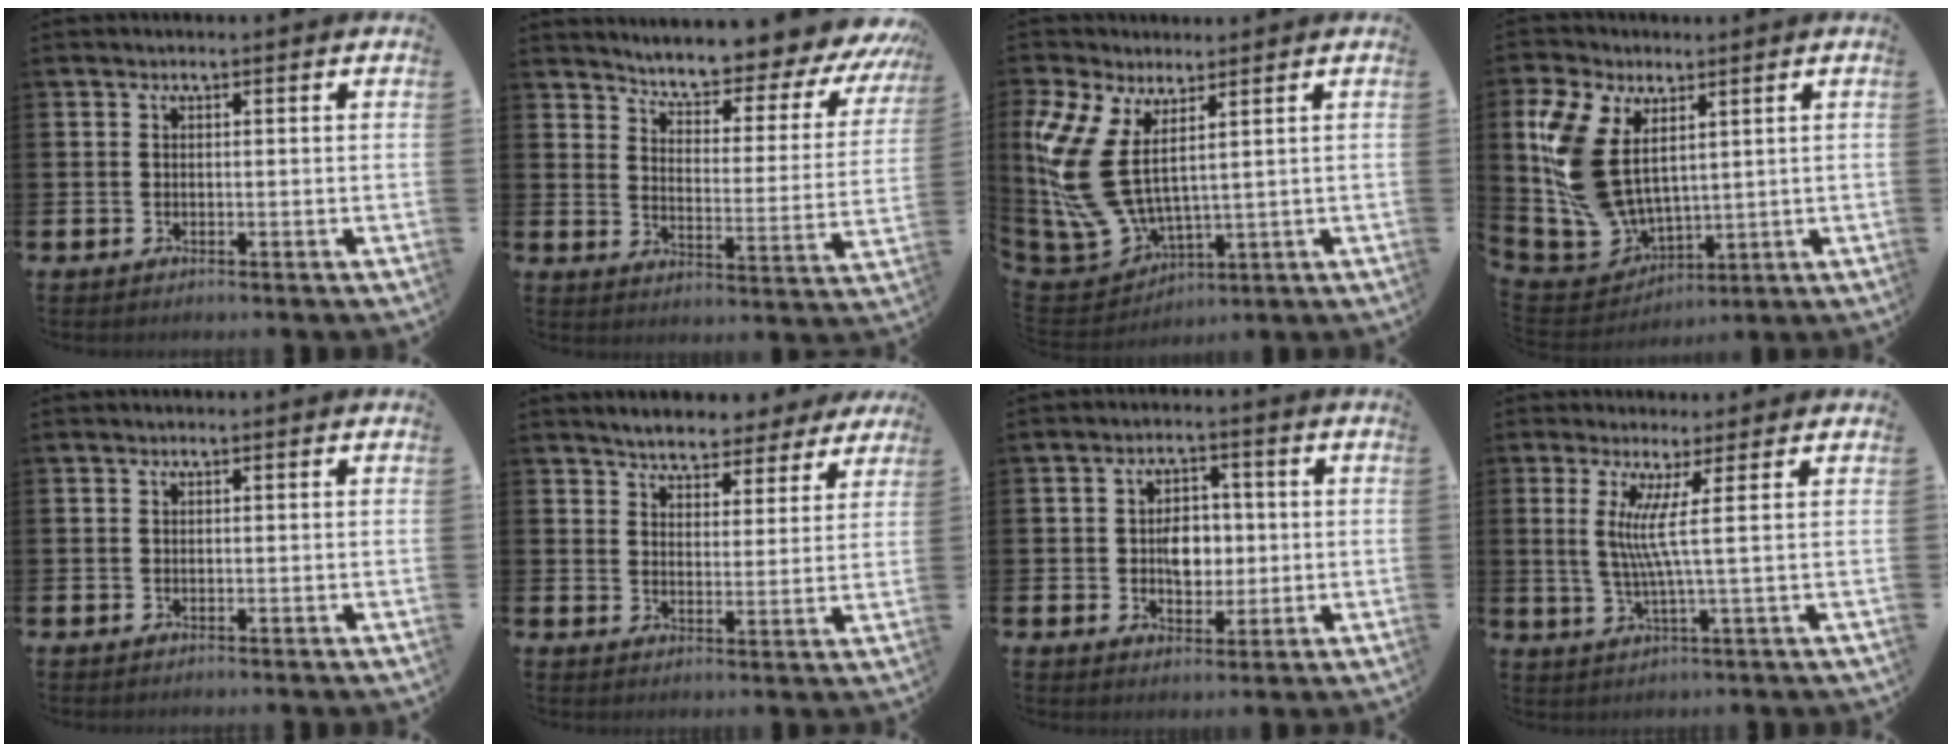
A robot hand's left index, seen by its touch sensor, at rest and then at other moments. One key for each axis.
{"total": 6.7, "fx": 6.4, "fy": 1.0, "fz": 1.9, "tx": -0.059, "ty": -0.061, "tz": 0.101}
{"total": 10.0, "fx": 3.4, "fy": 5.0, "fz": 8.0, "tx": -0.203, "ty": -0.031, "tz": 0.064}
{"total": 11.1, "fx": 4.2, "fy": 7.3, "fz": 7.3, "tx": -0.200, "ty": -0.009, "tz": 0.078}
{"total": 0.0}
{"total": 4.9, "fx": 4.7, "fy": 1.1, "fz": 0.3, "tx": -0.022, "ty": -0.030, "tz": 0.080}
{"total": 5.1, "fx": 0.1, "fy": 3.7, "fz": 3.5, "tx": -0.052, "ty": 0.006, "tz": -0.008}
{"total": 5.6, "fx": 1.6, "fy": -1.0, "fz": 5.3, "tx": -0.109, "ty": -0.017, "tz": 0.026}